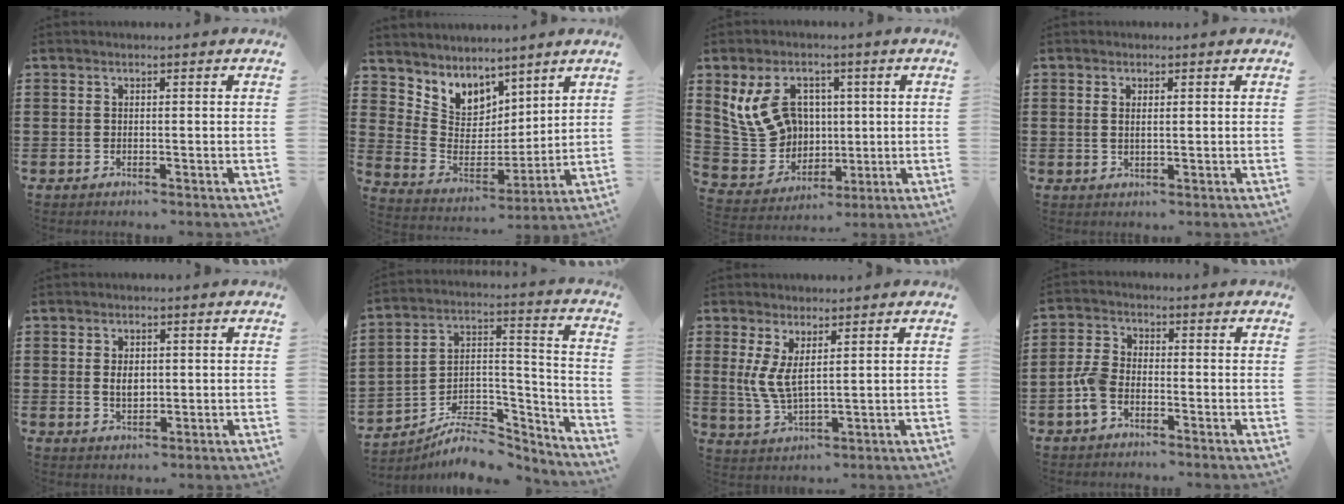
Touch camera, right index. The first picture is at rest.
{"total": 6.0, "force": [4.8, 3.6, -0.9], "torque": [-0.031, -0.051, 0.089]}
{"total": 11.3, "force": [3.1, 9.0, 6.1], "torque": [-0.154, 0.013, 0.061]}
{"total": 1.2, "force": [0.4, 0.4, 1.0], "torque": [-0.020, 0.004, 0.006]}
{"total": 2.9, "force": [0.1, 1.7, 2.3], "torque": [-0.046, 0.008, 0.001]}
{"total": 7.8, "force": [-6.4, 3.4, 3.0], "torque": [-0.051, 0.019, -0.121]}
{"total": 5.1, "force": [1.7, 2.0, 4.4], "torque": [-0.106, -0.004, 0.027]}
{"total": 4.6, "force": [-2.1, 2.5, 3.2], "torque": [-0.084, 0.001, -0.045]}